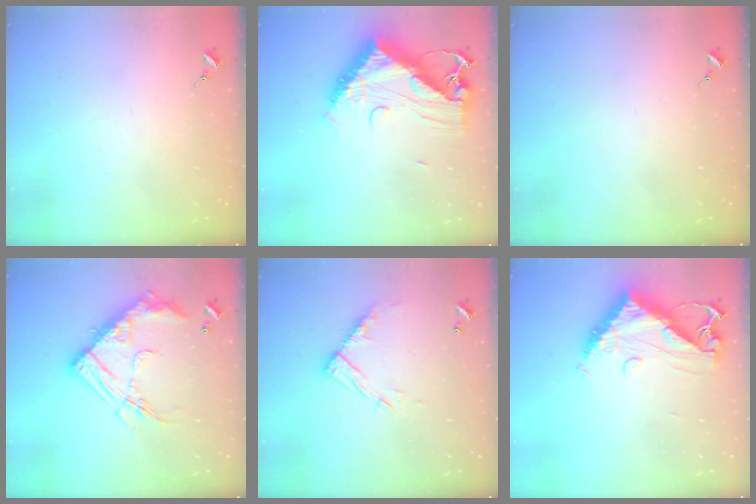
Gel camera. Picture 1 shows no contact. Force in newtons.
{"total": 15.7, "press": 15.6, "slide": 1.5}
{"total": 0.0}
{"total": 20.3, "press": 20.2, "slide": 1.9}
{"total": 11.4, "press": 11.4, "slide": 0.7}
{"total": 11.6, "press": 11.6, "slide": 1.1}